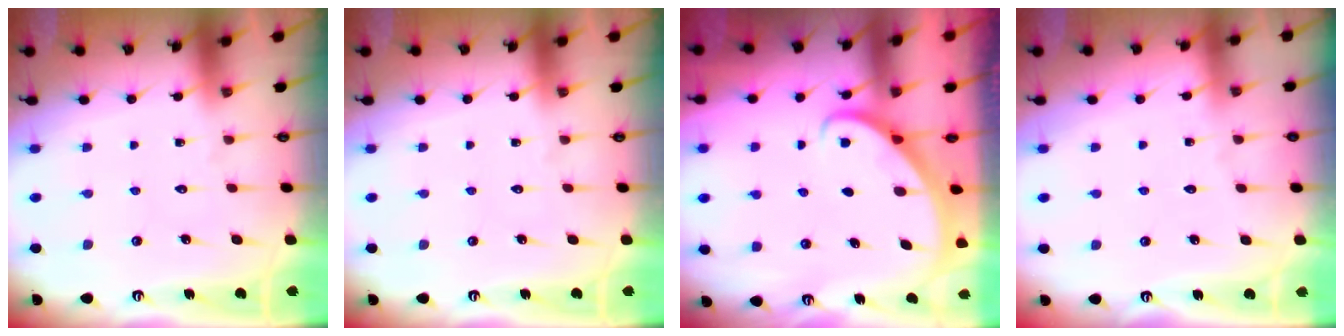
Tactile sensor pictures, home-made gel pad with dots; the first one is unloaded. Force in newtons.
{"total": 0.0}
{"total": 2.8, "press": 2.8, "slide": 0.2}
{"total": 1.8, "press": 1.7, "slide": 0.2}